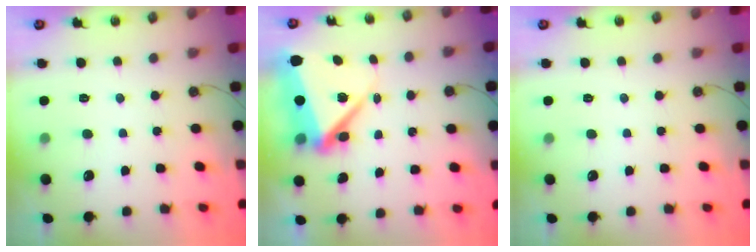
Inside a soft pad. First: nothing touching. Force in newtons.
{"total": 11.0, "press": 10.8, "slide": 1.8}
{"total": 0.0}